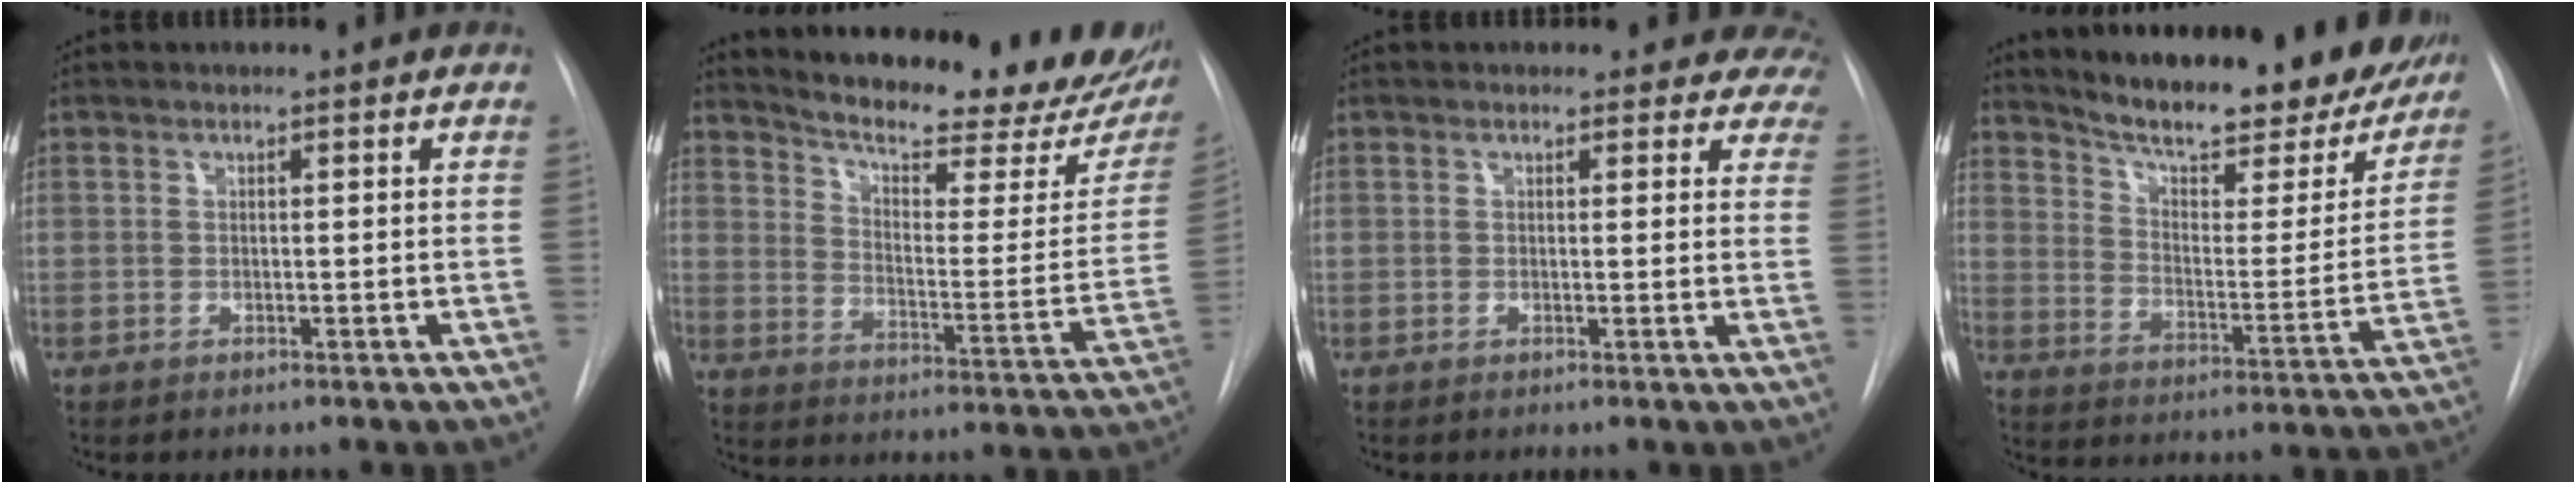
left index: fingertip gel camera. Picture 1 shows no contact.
{"total": 25.5, "force": [22.0, 5.7, 11.7], "torque": [-0.170, -0.067, 0.272]}
{"total": 7.5, "force": [6.5, 3.8, 0.3], "torque": [0.044, -0.009, 0.033]}
{"total": 26.7, "force": [22.7, 6.5, 12.4], "torque": [-0.183, -0.048, 0.291]}